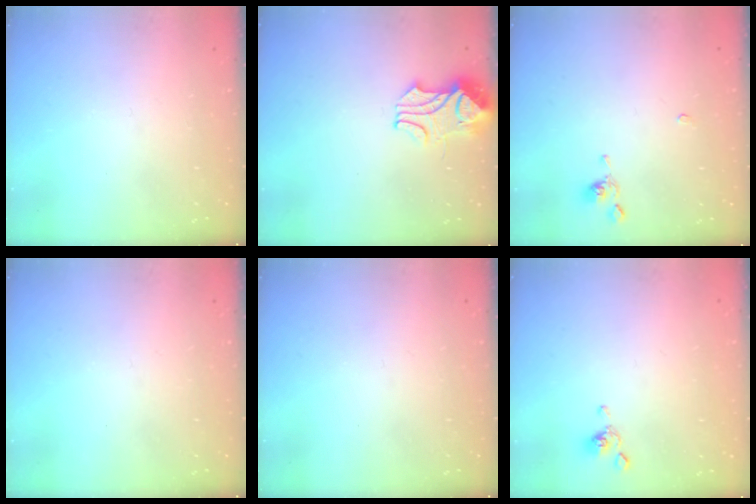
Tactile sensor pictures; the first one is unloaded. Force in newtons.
{"total": 2.4, "press": 2.2, "slide": 0.9}
{"total": 0.0}
{"total": 0.0}
{"total": 0.0}
{"total": 2.3, "press": 2.2, "slide": 0.5}